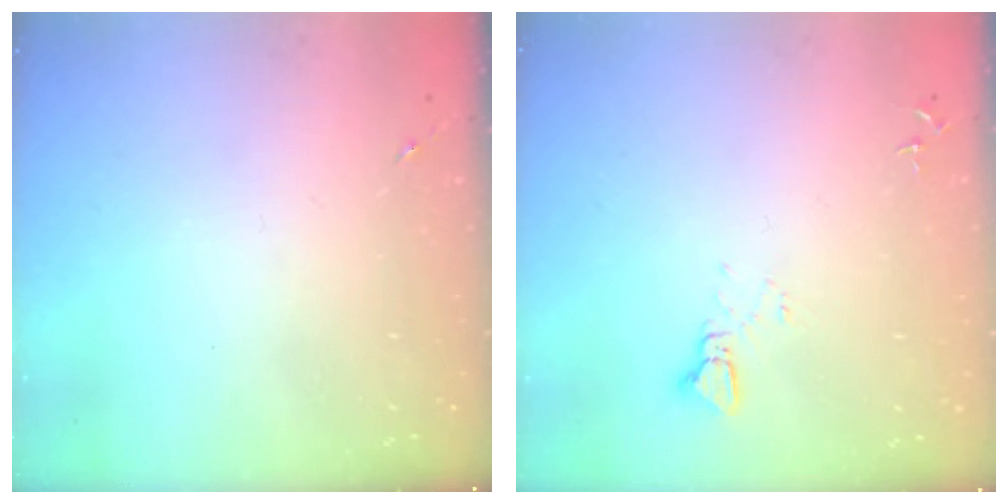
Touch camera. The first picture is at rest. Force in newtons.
{"total": 3.7, "press": 3.7, "slide": 0.3}